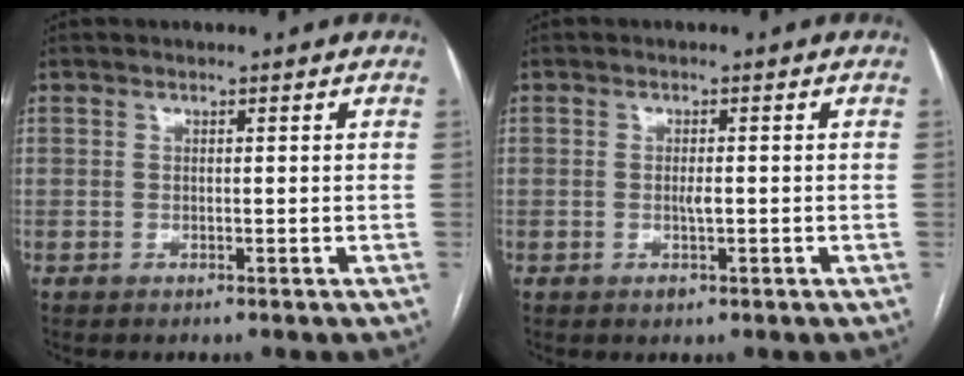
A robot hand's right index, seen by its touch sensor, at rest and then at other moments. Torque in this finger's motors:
{"motor_torque": [-0.02, 0.01, 0.01, 0.01]}